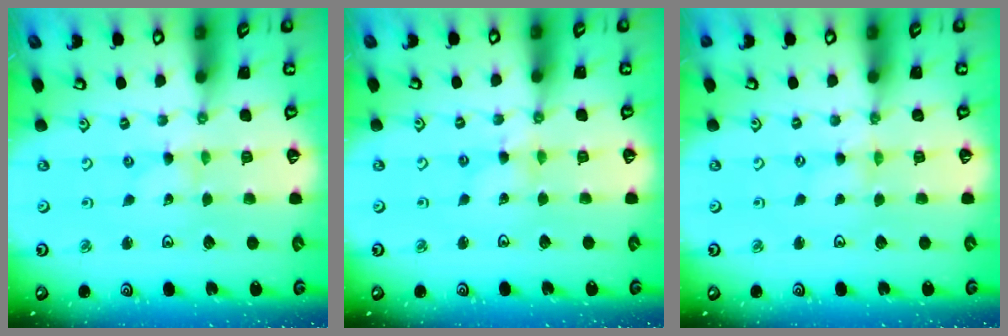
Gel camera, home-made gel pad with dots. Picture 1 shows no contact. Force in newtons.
{"total": 1.6, "press": 1.5, "slide": 0.2}
{"total": 0.6, "press": 0.6, "slide": 0.2}